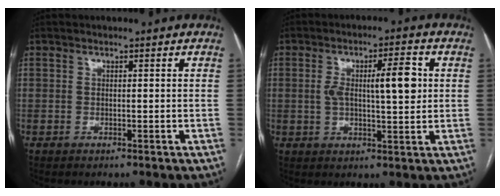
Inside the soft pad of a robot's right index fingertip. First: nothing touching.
{"total": 8.2, "force": [1.3, 1.8, 7.9], "torque": [-0.131, 0.015, 0.024]}